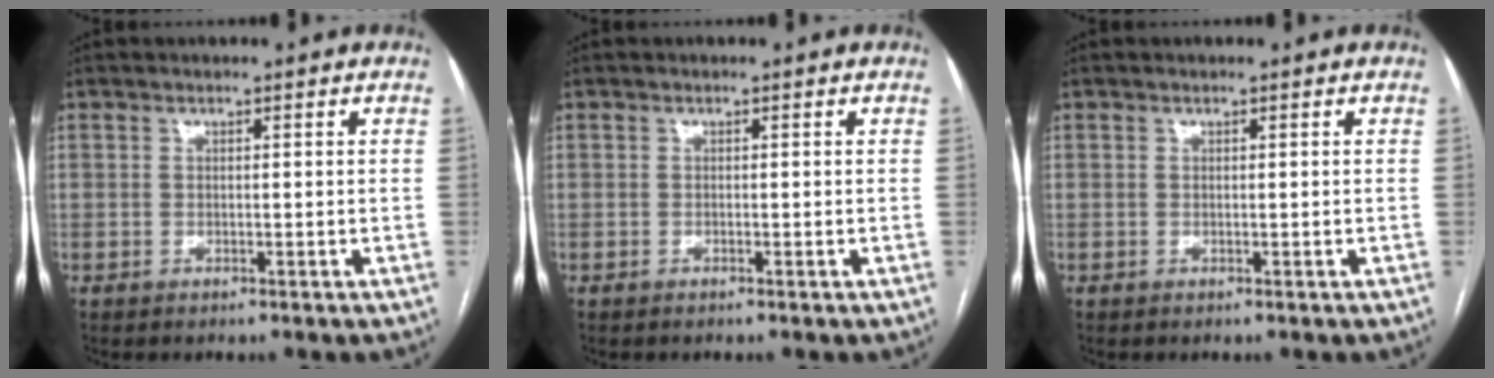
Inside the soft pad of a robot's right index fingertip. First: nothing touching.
{"total": 0.0}
{"total": 0.0}